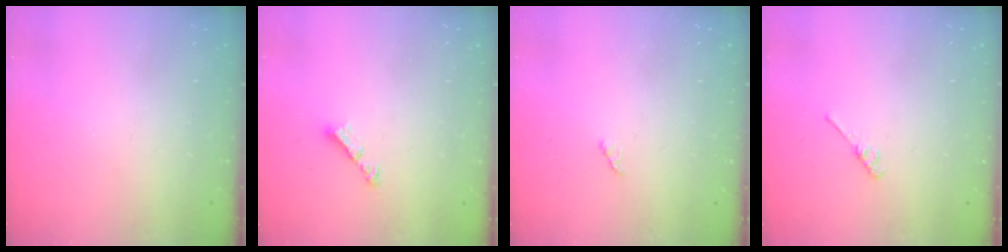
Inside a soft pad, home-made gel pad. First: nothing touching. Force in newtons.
{"total": 3.8, "press": 3.8, "slide": 0.2}
{"total": 1.3, "press": 1.3, "slide": 0.2}
{"total": 2.7, "press": 2.7, "slide": 0.4}